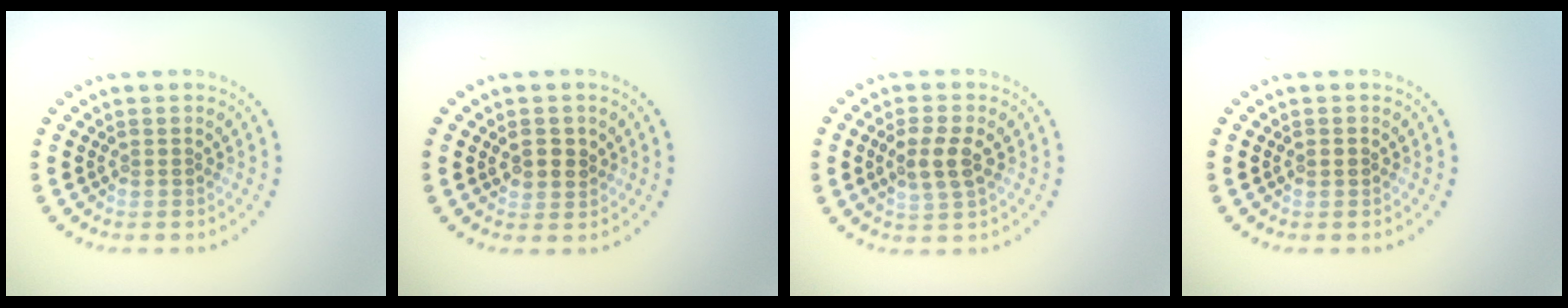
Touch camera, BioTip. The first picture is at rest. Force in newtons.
{"total": 1.7, "press": 1.6, "slide": 0.4}
{"total": 3.0, "press": 2.8, "slide": 0.9}
{"total": 0.8, "press": 0.8, "slide": 0.1}